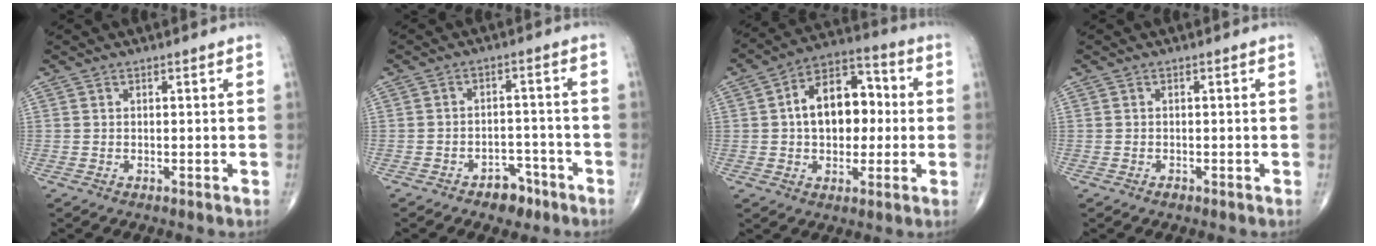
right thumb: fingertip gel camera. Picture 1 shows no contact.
{"total": 5.3, "force": [-3.7, 3.1, 2.1], "torque": [-0.009, 0.032, -0.053]}
{"total": 14.5, "force": [1.0, 9.4, 11.0], "torque": [-0.135, 0.031, 0.009]}
{"total": 0.7, "force": [-0.6, 0.3, 0.1], "torque": [0.000, 0.001, -0.013]}